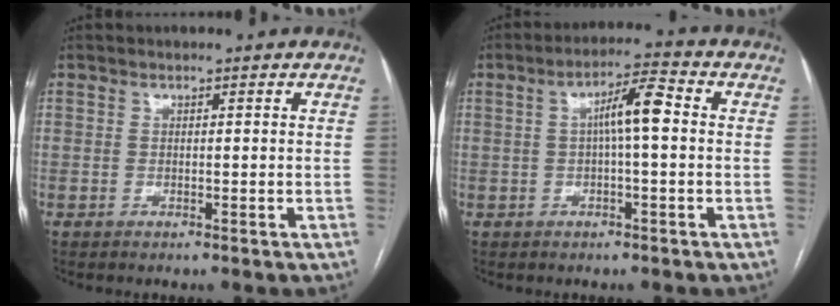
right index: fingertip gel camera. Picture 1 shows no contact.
{"total": 6.1, "force": [0.4, 0.7, 6.1], "torque": [-0.103, 0.019, 0.006]}